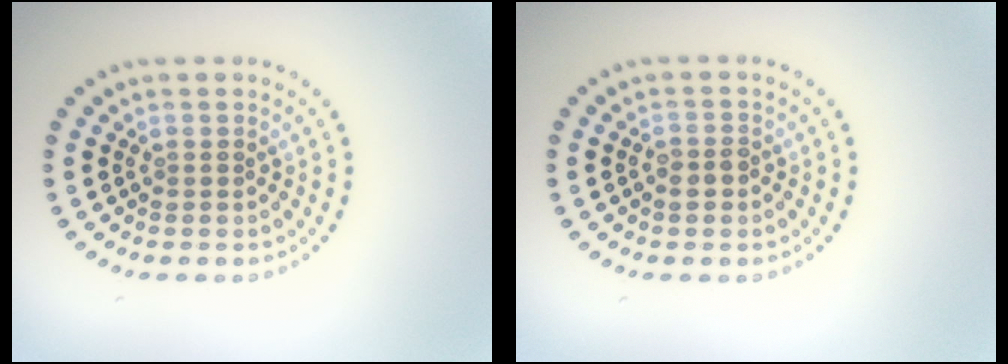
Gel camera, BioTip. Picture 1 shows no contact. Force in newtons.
{"total": 1.6, "press": 1.4, "slide": 0.7}